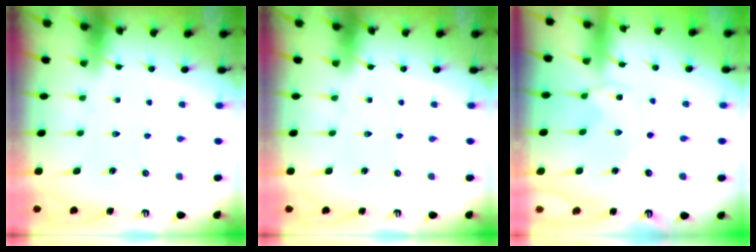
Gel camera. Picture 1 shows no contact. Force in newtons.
{"total": 0.0}
{"total": 0.0}